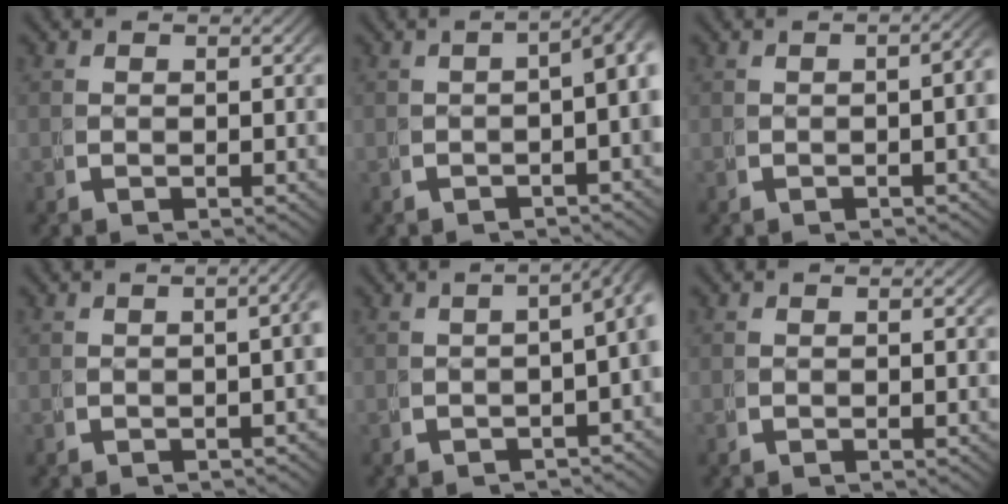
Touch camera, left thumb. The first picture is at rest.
{"total": 5.3, "force": [-0.5, 2.1, 4.8], "torque": [-0.063, 0.004, -0.009]}
{"total": 3.2, "force": [-0.6, 0.9, 3.1], "torque": [-0.036, 0.007, -0.008]}
{"total": 3.9, "force": [-0.5, 1.3, 3.6], "torque": [-0.040, 0.012, -0.009]}
{"total": 5.6, "force": [-0.7, 2.8, 4.8], "torque": [-0.054, 0.014, -0.016]}
{"total": 0.0}